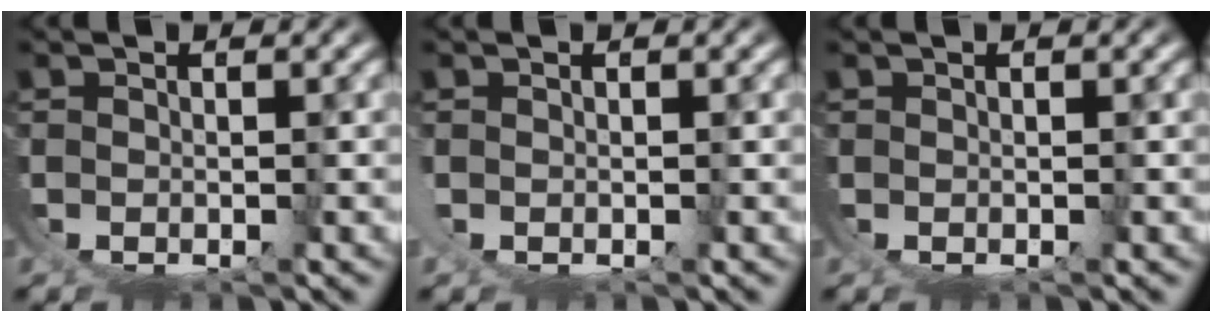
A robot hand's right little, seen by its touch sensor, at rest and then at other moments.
{"total": 0.6, "force": [0.4, -0.2, 0.5], "torque": [-0.019, -0.005, 0.011]}
{"total": 0.0}